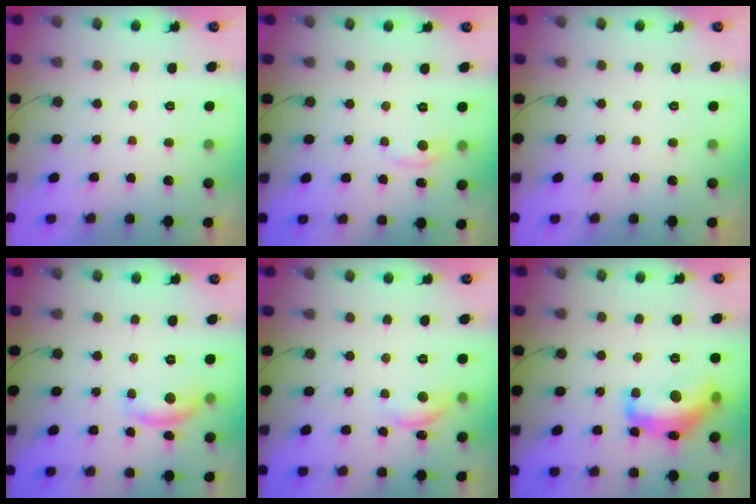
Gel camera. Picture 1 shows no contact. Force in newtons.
{"total": 3.3, "press": 3.2, "slide": 0.4}
{"total": 0.0}
{"total": 10.3, "press": 10.3, "slide": 0.6}
{"total": 9.2, "press": 9.2, "slide": 0.7}
{"total": 17.2, "press": 17.2, "slide": 0.6}